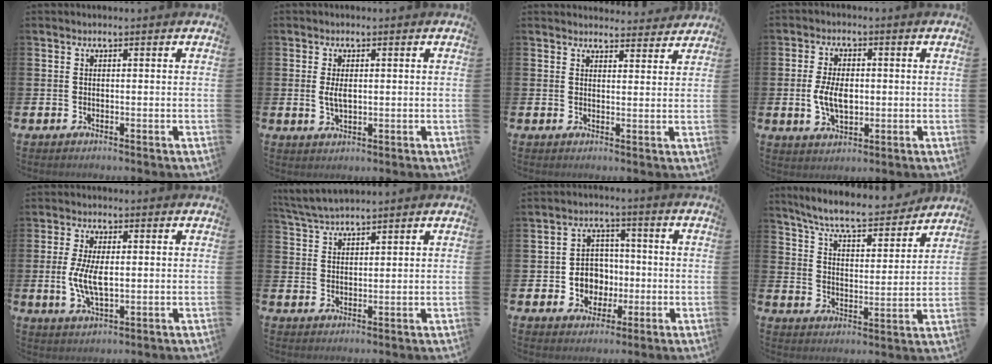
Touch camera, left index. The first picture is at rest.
{"total": 2.7, "force": [0.3, 1.3, 2.4], "torque": [-0.035, -0.001, 0.002]}
{"total": 3.0, "force": [3.0, 0.4, -0.1], "torque": [0.005, -0.022, 0.052]}
{"total": 5.4, "force": [-0.2, 3.1, 4.5], "torque": [-0.078, 0.002, -0.008]}
{"total": 5.8, "force": [0.1, 2.7, 5.1], "torque": [-0.106, 0.000, -0.004]}
{"total": 3.7, "force": [3.6, 0.2, 0.7], "torque": [-0.029, -0.013, 0.067]}
{"total": 5.3, "force": [-0.7, 4.9, 1.8], "torque": [-0.029, 0.003, -0.020]}
{"total": 7.6, "force": [7.0, 1.0, 2.8], "torque": [-0.086, -0.046, 0.121]}